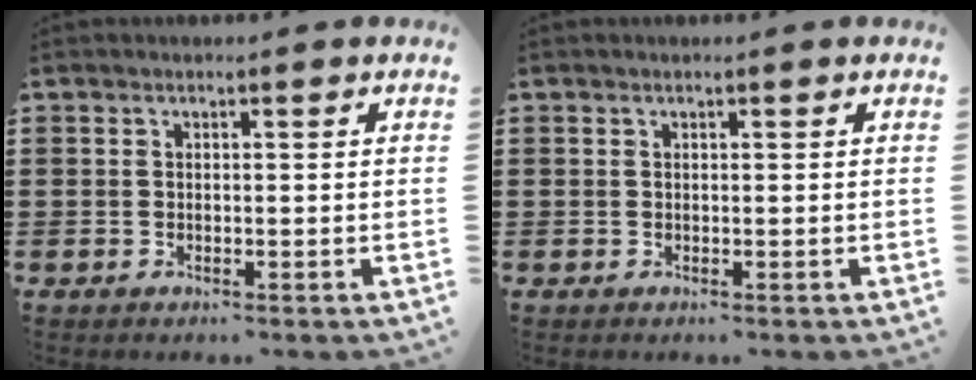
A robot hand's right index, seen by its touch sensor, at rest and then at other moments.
{"total": 0.0}